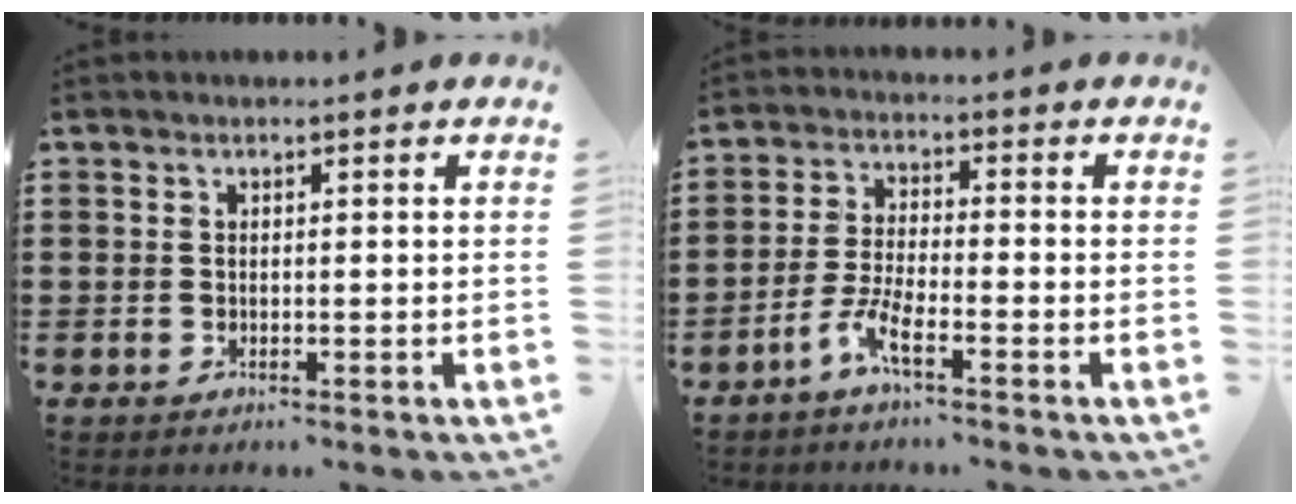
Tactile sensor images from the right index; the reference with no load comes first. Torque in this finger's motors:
{"motor_torque": [1.18, 0.96, 0.33, 0.11]}